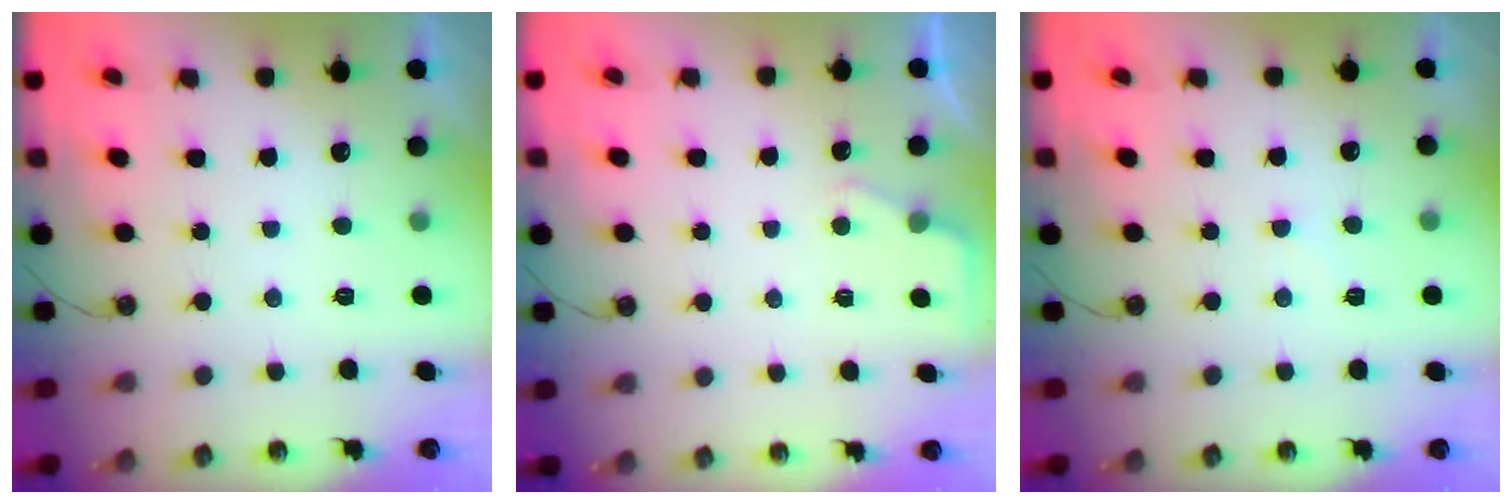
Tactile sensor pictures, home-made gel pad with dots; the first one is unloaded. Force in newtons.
{"total": 3.1, "press": 3.0, "slide": 0.5}
{"total": 3.1, "press": 3.1, "slide": 0.5}